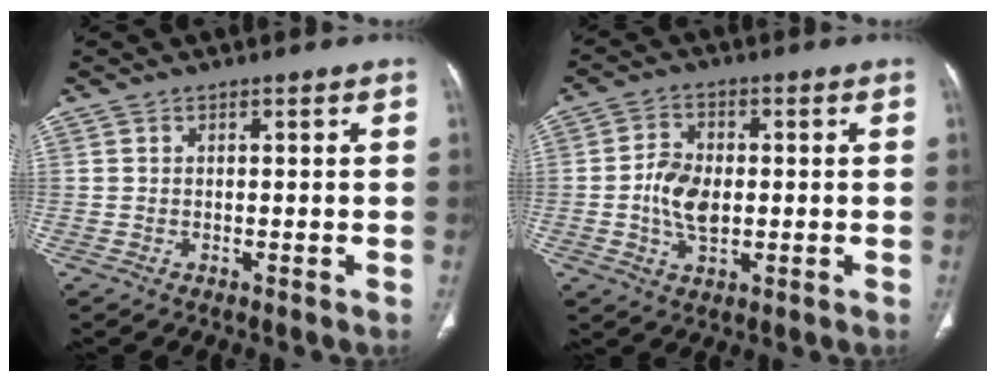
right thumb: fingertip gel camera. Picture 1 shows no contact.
{"total": 7.5, "force": [-0.5, 4.7, 5.8], "torque": [-0.104, 0.004, -0.011]}